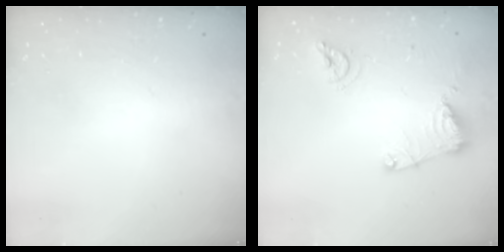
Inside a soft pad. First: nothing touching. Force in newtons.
{"total": 11.9, "press": 11.9, "slide": 1.3}